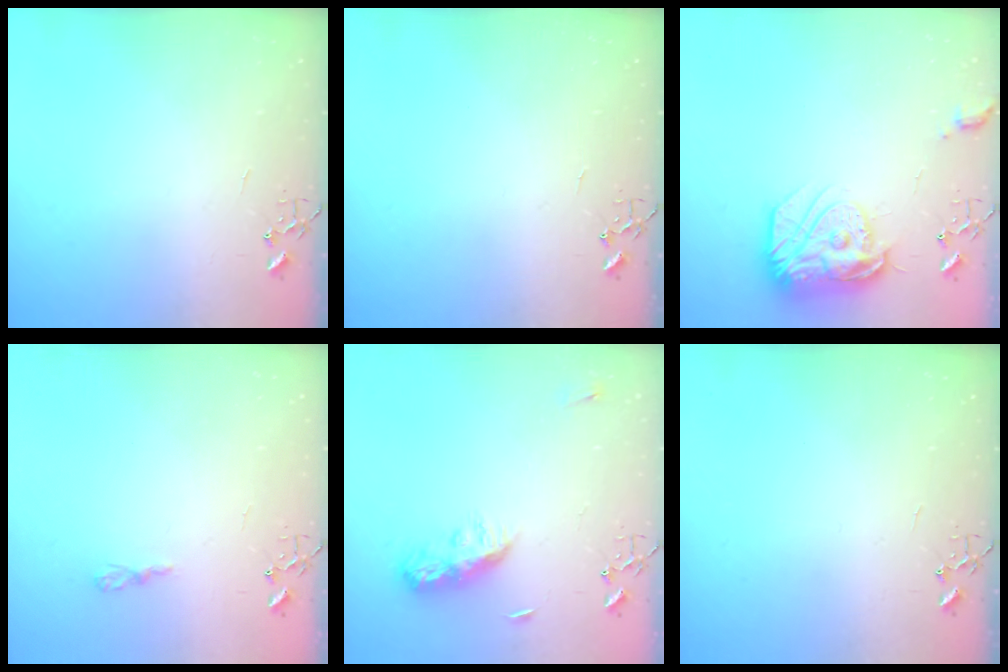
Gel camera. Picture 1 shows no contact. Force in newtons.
{"total": 0.0}
{"total": 17.7, "press": 17.6, "slide": 1.4}
{"total": 4.8, "press": 4.7, "slide": 0.6}
{"total": 8.7, "press": 8.7, "slide": 0.4}
{"total": 0.0}